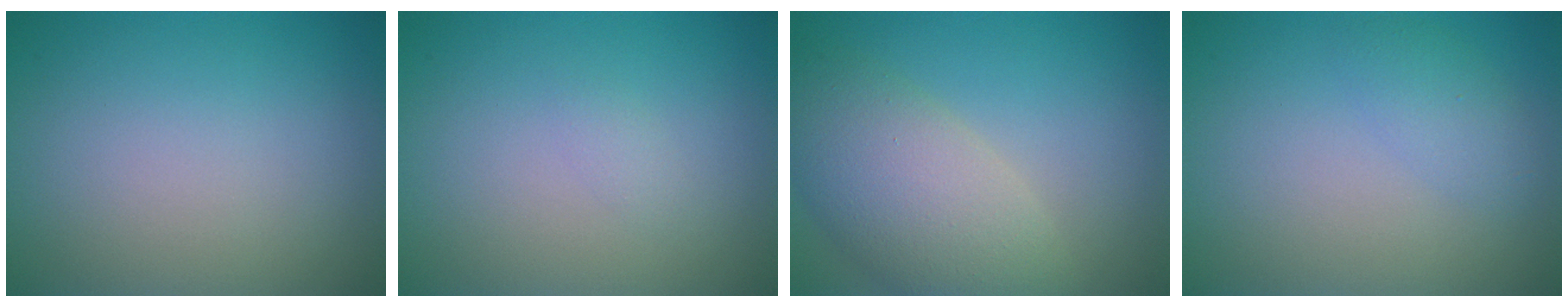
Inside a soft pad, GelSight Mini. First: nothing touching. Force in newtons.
{"total": 0.7, "press": 0.7, "slide": 0.1}
{"total": 7.1, "press": 7.1, "slide": 0.8}
{"total": 1.7, "press": 1.7, "slide": 0.0}